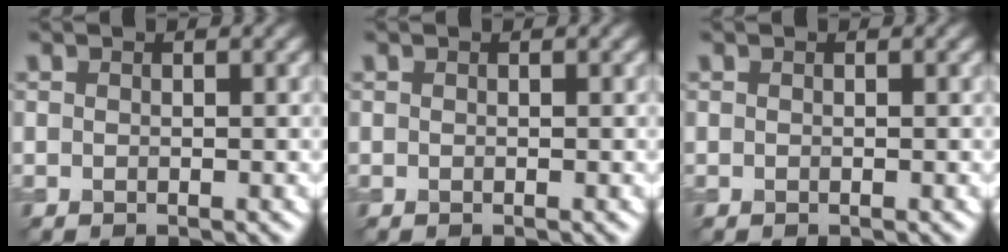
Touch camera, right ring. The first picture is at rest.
{"total": 0.0}
{"total": 0.0}